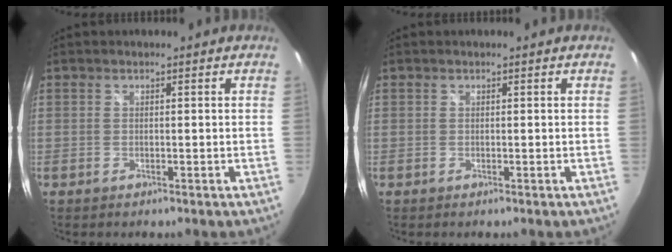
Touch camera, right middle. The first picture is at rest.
{"total": 0.0}